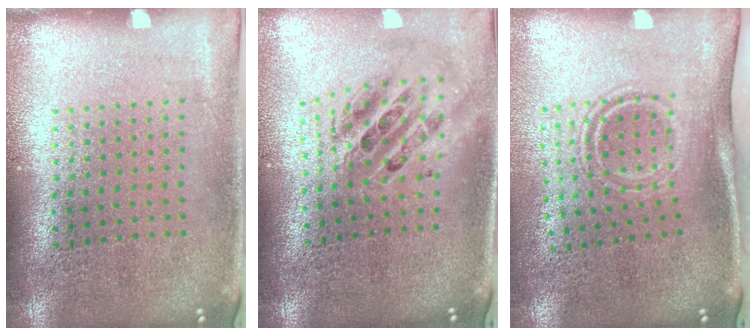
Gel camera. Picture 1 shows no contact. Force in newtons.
{"total": 2.1, "press": 1.6, "slide": 1.4}
{"total": 1.7, "press": 1.0, "slide": 1.3}